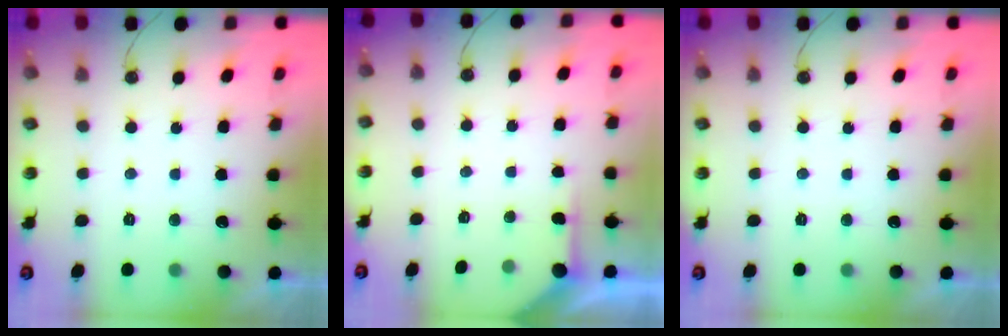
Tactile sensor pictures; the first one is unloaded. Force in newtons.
{"total": 2.4, "press": 2.4, "slide": 0.3}
{"total": 0.0}